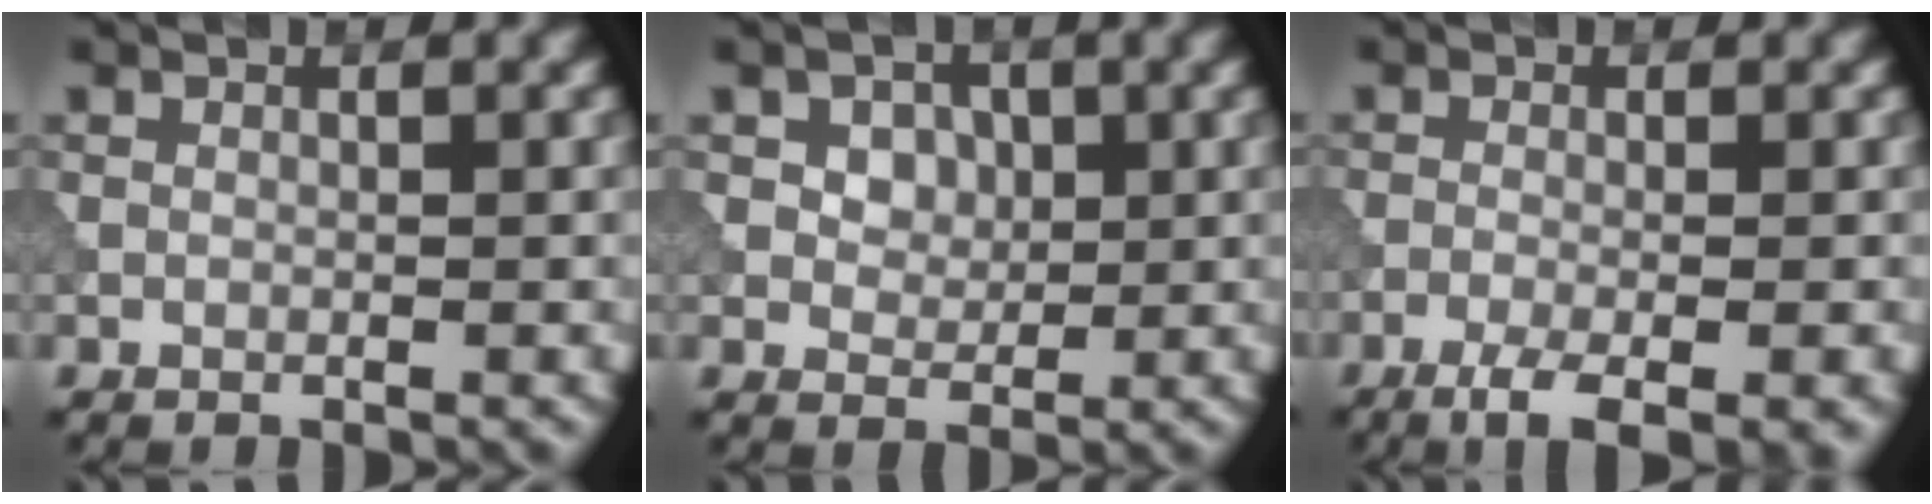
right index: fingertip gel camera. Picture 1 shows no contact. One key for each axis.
{"total": 3.2, "fx": 1.4, "fy": 2.4, "fz": 1.5, "tx": -0.036, "ty": -0.001, "tz": 0.025}
{"total": 4.2, "fx": -2.2, "fy": 1.1, "fz": 3.4, "tx": -0.061, "ty": -0.001, "tz": -0.040}